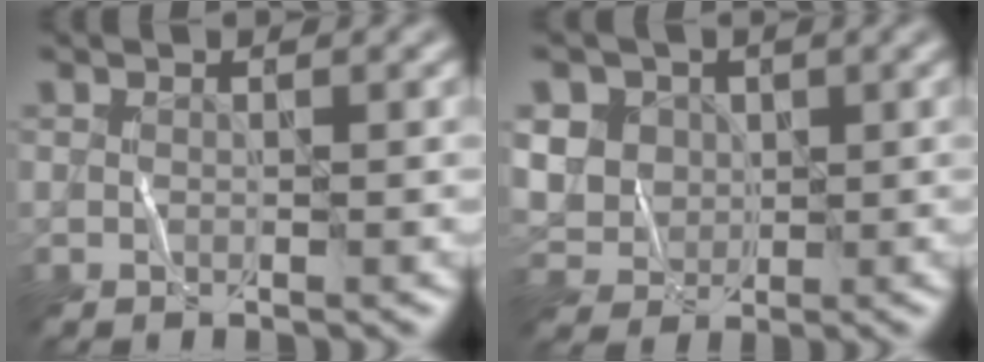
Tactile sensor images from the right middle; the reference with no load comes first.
{"total": 6.6, "force": [1.7, 5.6, 2.9], "torque": [-0.071, 0.019, 0.024]}